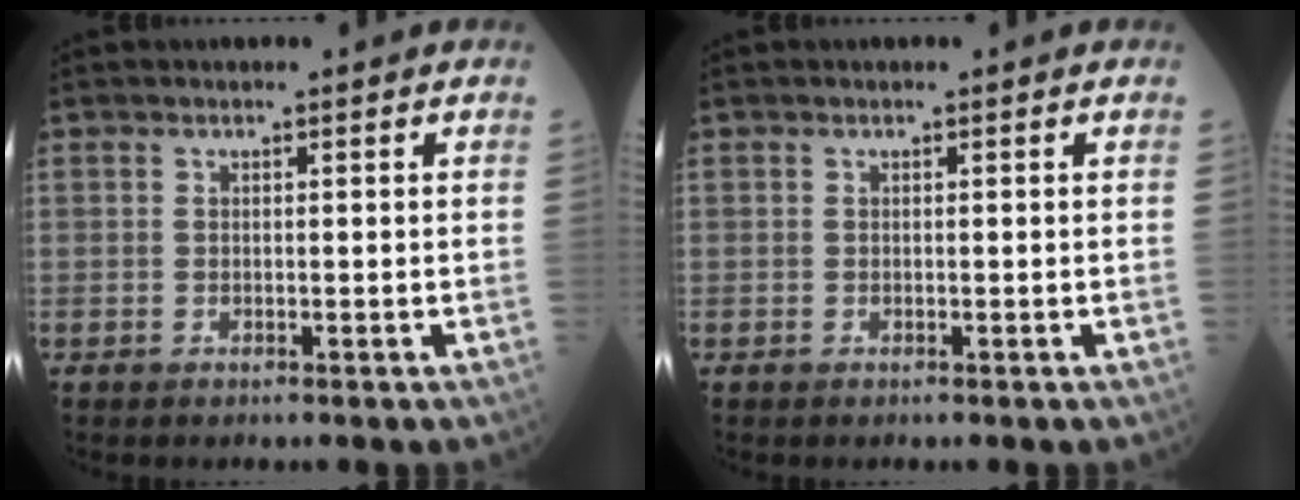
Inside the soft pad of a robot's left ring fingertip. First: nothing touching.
{"total": 0.0}